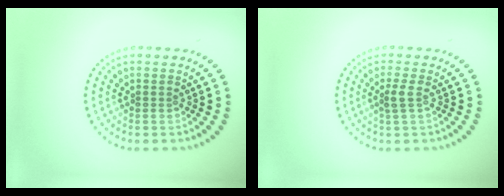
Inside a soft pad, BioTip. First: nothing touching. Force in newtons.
{"total": 1.4, "press": 1.1, "slide": 0.8}